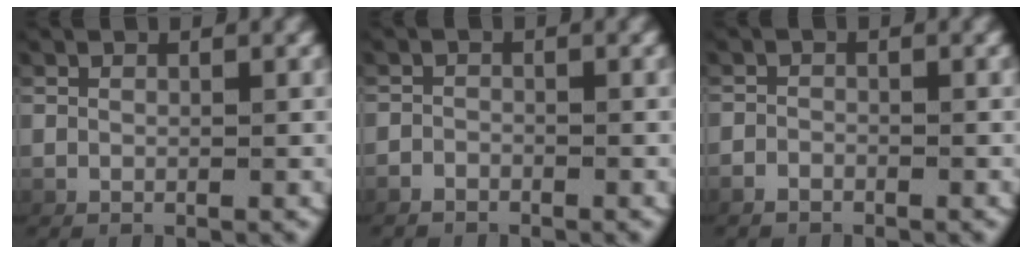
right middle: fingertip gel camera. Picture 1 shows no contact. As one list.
[{"total": 1.4, "force": [-1.4, 0.1, -0.4], "torque": [0.001, -0.008, -0.023]}, {"total": 1.2, "force": [-1.2, 0.2, -0.2], "torque": [-0.004, -0.006, -0.019]}]